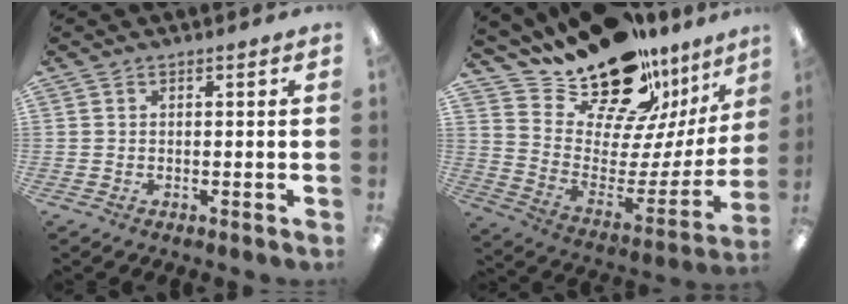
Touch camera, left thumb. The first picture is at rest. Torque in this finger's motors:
{"motor_torque": [0.42, 0.44, 1.51, -1.27, 0.10]}